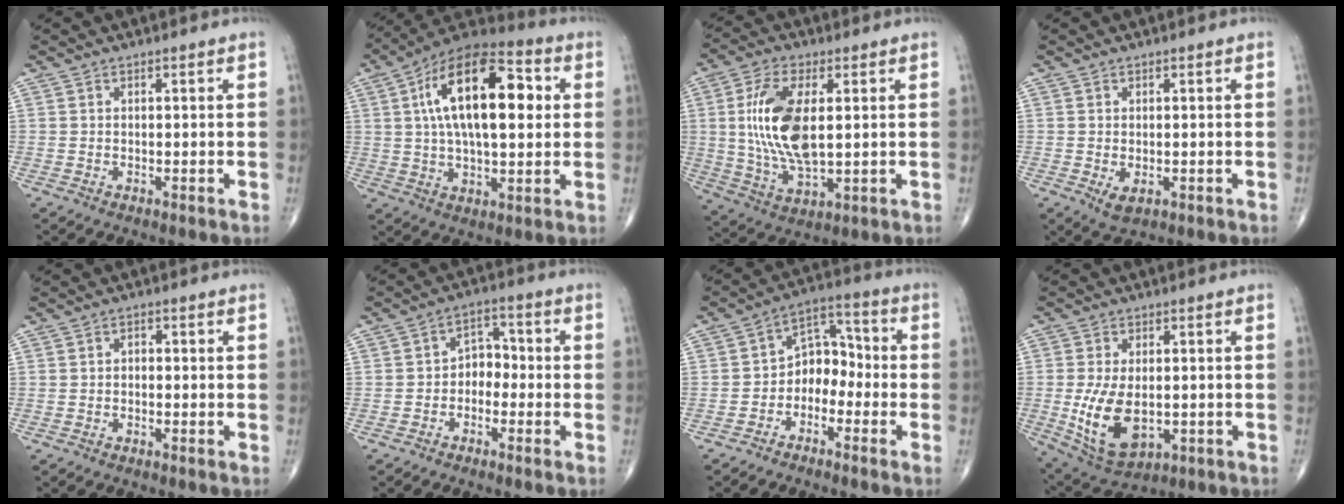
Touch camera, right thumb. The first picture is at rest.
{"total": 21.5, "force": [4.3, 9.9, 18.6], "torque": [-0.299, 0.017, 0.060]}
{"total": 14.8, "force": [1.9, 6.8, 13.0], "torque": [-0.262, -0.011, 0.042]}
{"total": 2.7, "force": [-0.7, 1.5, 2.2], "torque": [-0.033, -0.006, -0.005]}
{"total": 1.1, "force": [-0.3, 0.8, 0.6], "torque": [-0.003, 0.005, -0.009]}
{"total": 4.9, "force": [-1.5, 3.7, 2.8], "torque": [-0.021, 0.029, -0.041]}
{"total": 7.7, "force": [-2.7, 5.7, 4.5], "torque": [-0.042, 0.050, -0.061]}
{"total": 11.8, "force": [-1.7, 6.7, 9.6], "torque": [-0.172, -0.012, -0.013]}